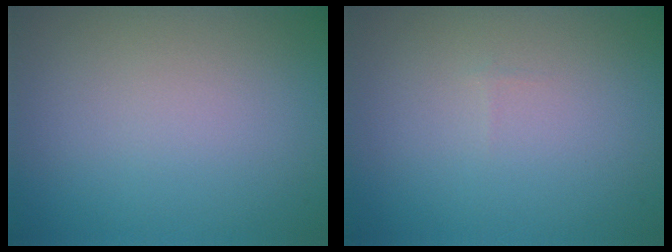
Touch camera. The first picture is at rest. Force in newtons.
{"total": 0.0}